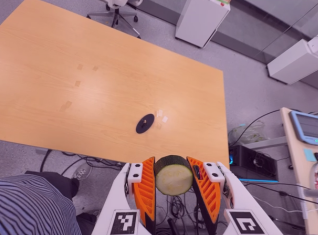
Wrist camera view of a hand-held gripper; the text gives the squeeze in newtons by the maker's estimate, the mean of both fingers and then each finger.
{"total": 11.1, "left": 10.0, "right": 12.2}